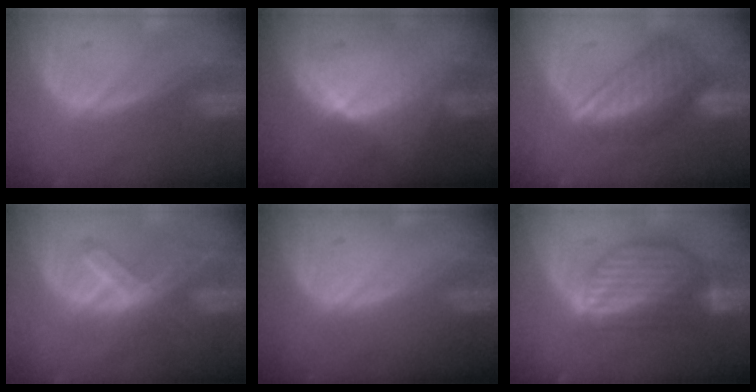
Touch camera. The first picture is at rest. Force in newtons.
{"total": 6.9, "press": 6.3, "slide": 2.7}
{"total": 8.3, "press": 7.5, "slide": 3.6}
{"total": 6.9, "press": 5.9, "slide": 3.5}
{"total": 0.0}
{"total": 8.9, "press": 7.7, "slide": 4.4}